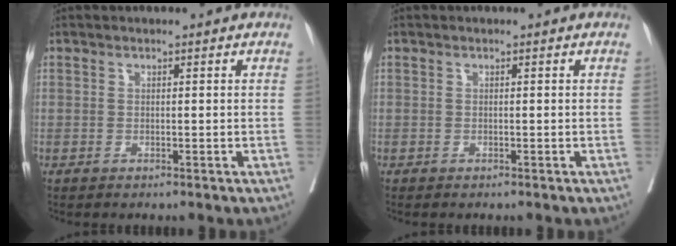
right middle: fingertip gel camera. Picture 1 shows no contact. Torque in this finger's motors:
{"motor_torque": [0.60, -0.88, 0.05, 0.03]}